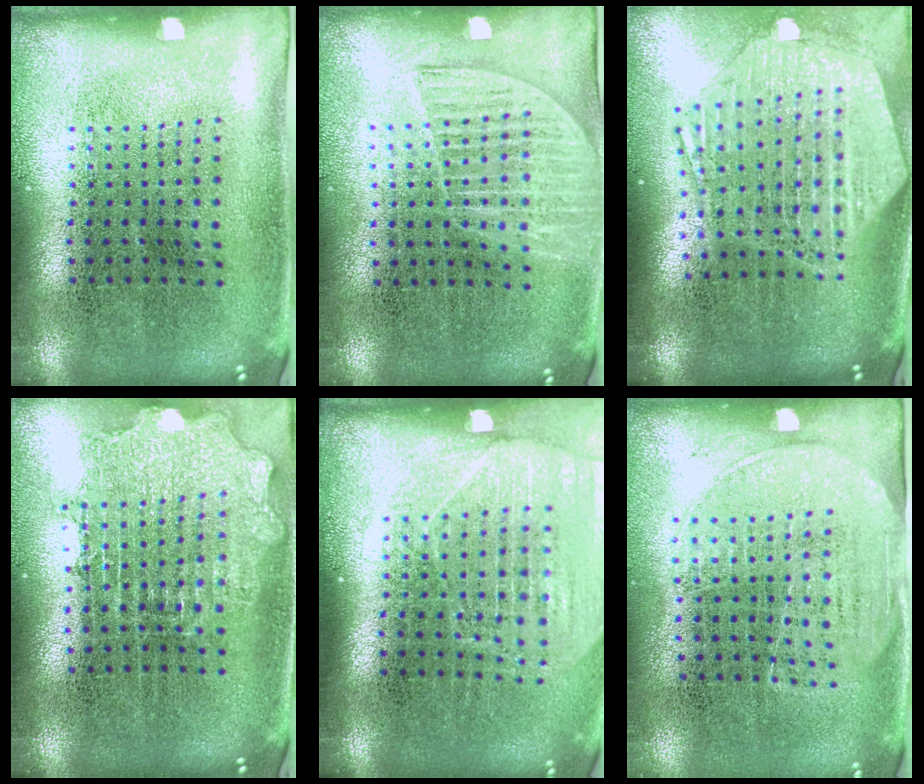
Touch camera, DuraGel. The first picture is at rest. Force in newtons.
{"total": 1.3, "press": 1.2, "slide": 0.6}
{"total": 2.7, "press": 2.2, "slide": 1.6}
{"total": 1.8, "press": 1.4, "slide": 1.0}
{"total": 1.7, "press": 1.5, "slide": 0.8}
{"total": 1.5, "press": 1.2, "slide": 0.9}